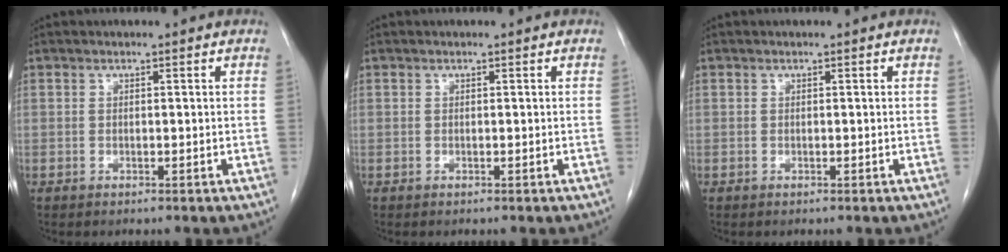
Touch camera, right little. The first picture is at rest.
{"total": 0.0}
{"total": 0.0}